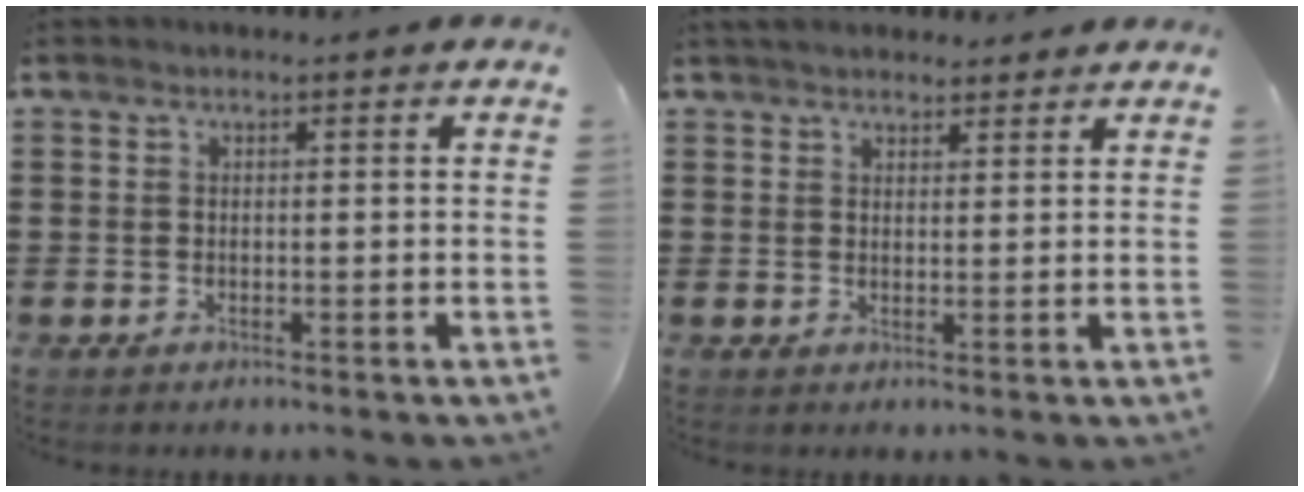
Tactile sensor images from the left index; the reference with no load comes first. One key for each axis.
{"total": 2.9, "fx": 2.7, "fy": 1.0, "fz": 0.5, "tx": -0.016, "ty": 0.002, "tz": 0.052}